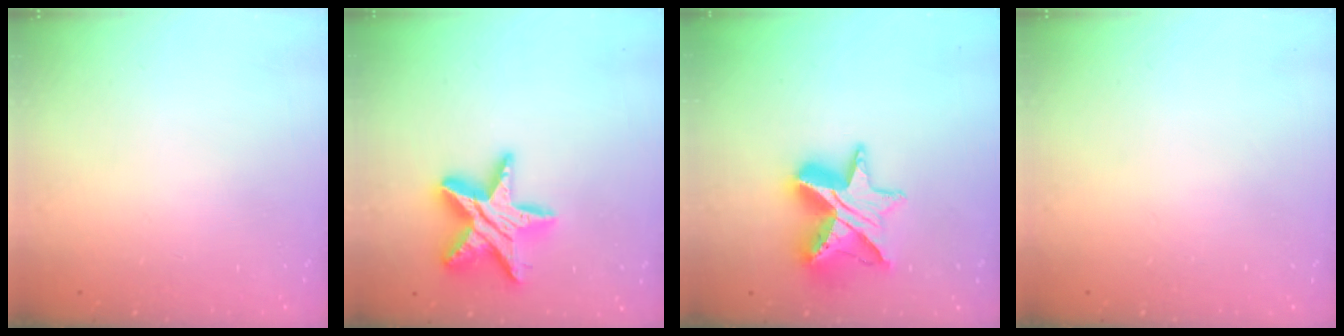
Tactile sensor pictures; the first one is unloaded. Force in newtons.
{"total": 16.7, "press": 16.6, "slide": 1.5}
{"total": 13.0, "press": 13.0, "slide": 0.9}
{"total": 0.0}